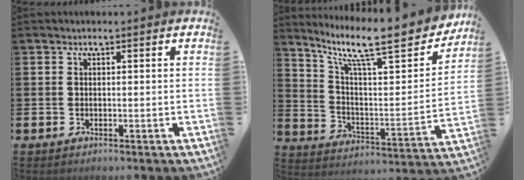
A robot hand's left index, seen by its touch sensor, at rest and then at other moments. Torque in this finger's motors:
{"motor_torque": [0.33, -0.38, 0.59, 0.21]}